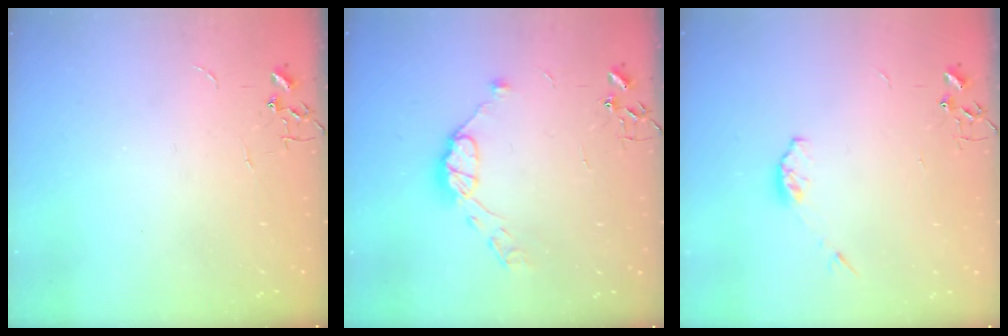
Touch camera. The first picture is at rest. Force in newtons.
{"total": 9.5, "press": 9.5, "slide": 0.3}
{"total": 4.1, "press": 4.0, "slide": 0.7}